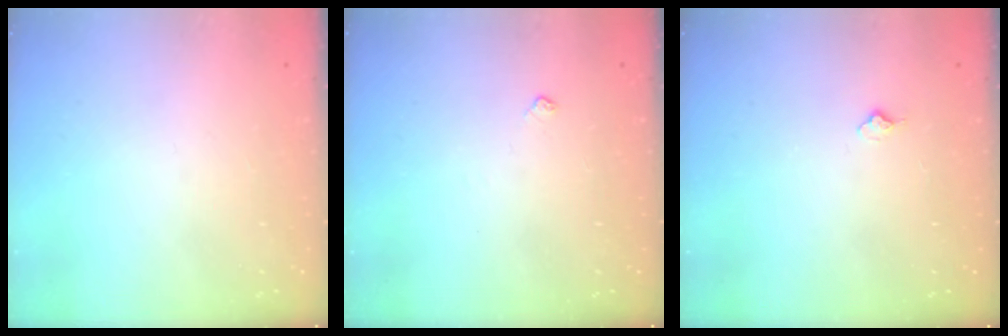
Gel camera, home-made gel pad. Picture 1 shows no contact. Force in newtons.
{"total": 3.7, "press": 3.6, "slide": 0.6}
{"total": 3.9, "press": 3.8, "slide": 0.6}